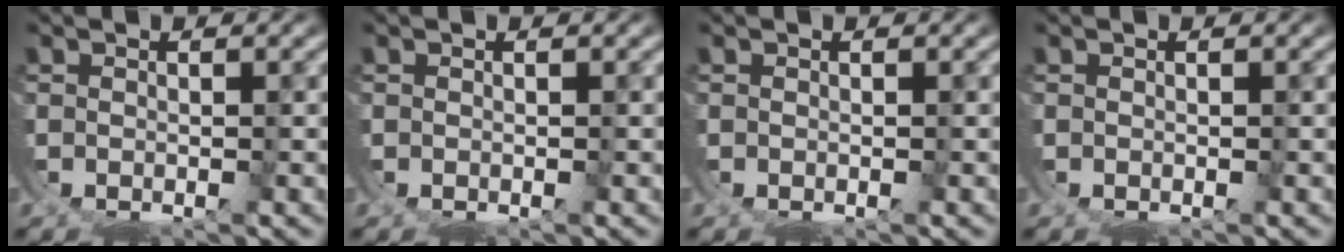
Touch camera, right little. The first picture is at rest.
{"total": 0.0}
{"total": 0.0}
{"total": 0.0}